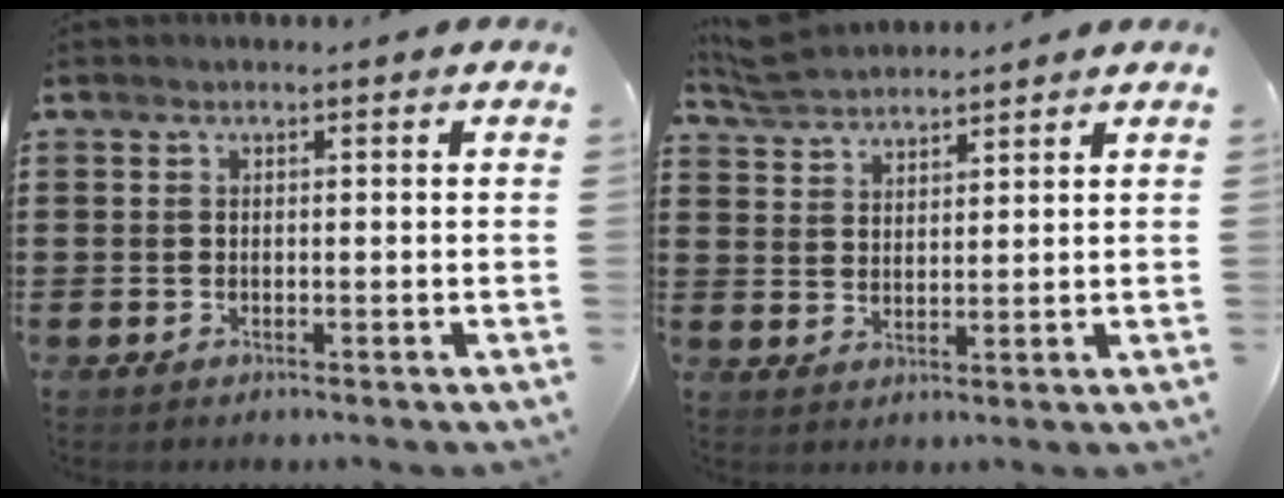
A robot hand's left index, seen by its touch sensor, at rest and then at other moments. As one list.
[{"total": 4.6, "force": [4.5, 0.7, 0.8], "torque": [-0.032, -0.008, 0.084]}]